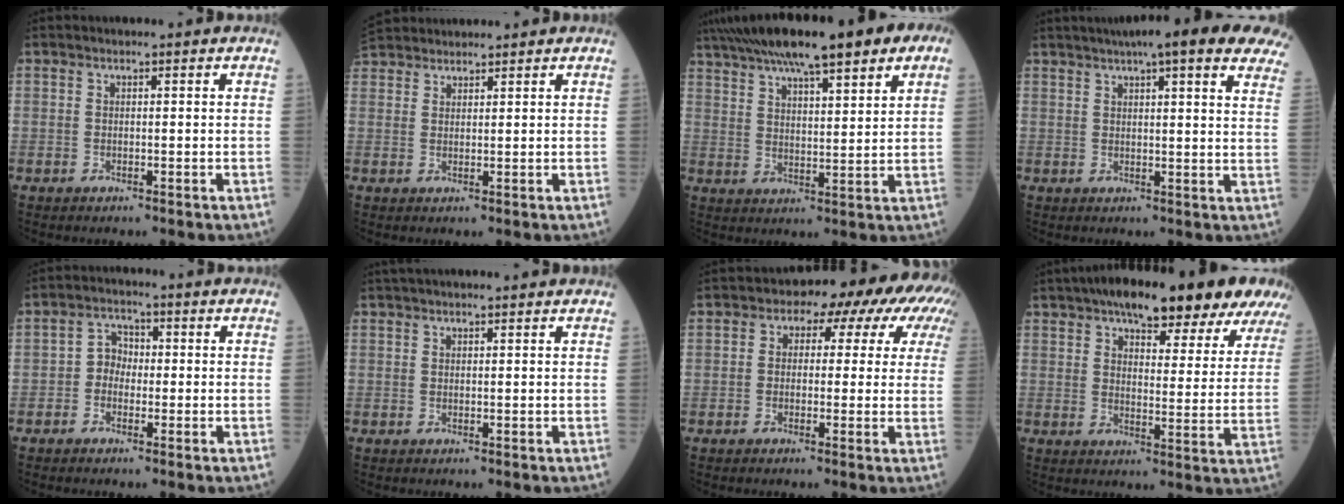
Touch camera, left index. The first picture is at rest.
{"total": 6.5, "force": [6.1, 1.8, 1.4], "torque": [-0.030, 0.037, 0.114]}
{"total": 19.0, "force": [12.8, 3.3, 13.6], "torque": [-0.232, 0.050, 0.182]}
{"total": 18.2, "force": [14.2, 2.2, 11.2], "torque": [-0.152, 0.033, 0.161]}
{"total": 3.0, "force": [-0.6, 2.5, 1.6], "torque": [-0.021, 0.010, -0.021]}
{"total": 6.3, "force": [5.7, 0.2, 2.7], "torque": [-0.036, 0.036, 0.078]}
{"total": 10.2, "force": [5.7, 6.3, 5.6], "torque": [-0.053, 0.041, 0.041]}
{"total": 21.5, "force": [17.0, 5.0, 12.1], "torque": [-0.155, 0.023, 0.206]}